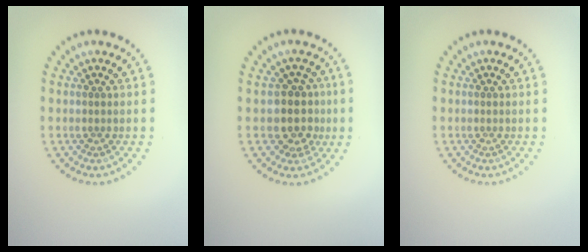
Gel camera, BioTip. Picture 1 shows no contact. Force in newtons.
{"total": 3.3, "press": 2.8, "slide": 1.7}
{"total": 0.0}